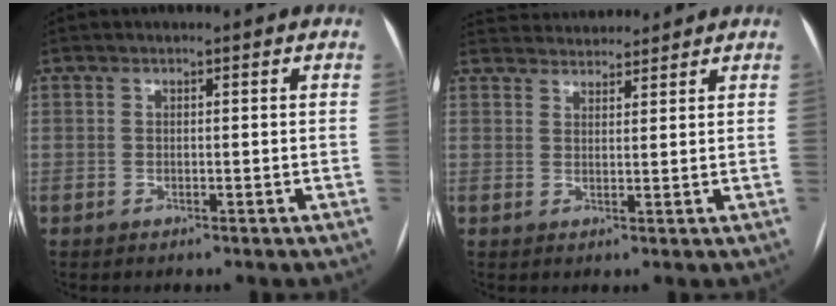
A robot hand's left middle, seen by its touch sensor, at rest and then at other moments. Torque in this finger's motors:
{"motor_torque": [-0.24, -0.33, -0.07, -0.03]}